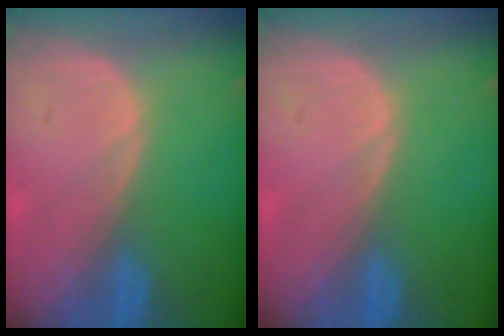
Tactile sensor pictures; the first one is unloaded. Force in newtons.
{"total": 0.0}